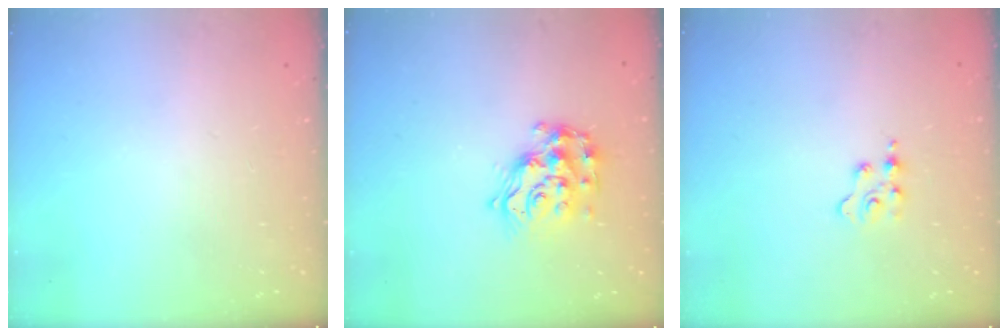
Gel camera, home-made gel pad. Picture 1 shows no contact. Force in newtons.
{"total": 13.8, "press": 13.7, "slide": 0.9}
{"total": 2.5, "press": 2.5, "slide": 0.4}